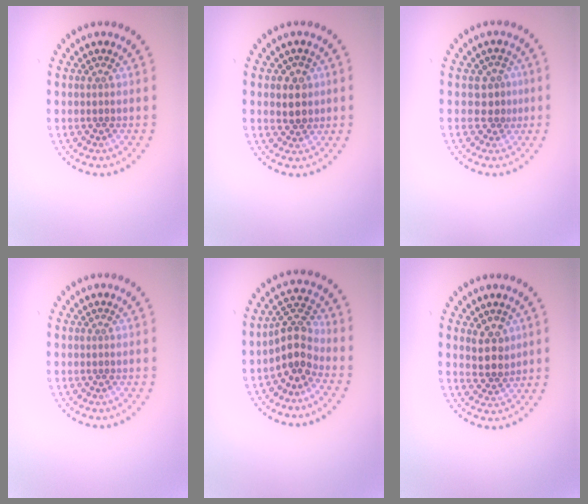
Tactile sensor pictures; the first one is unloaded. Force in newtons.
{"total": 2.4, "press": 2.3, "slide": 0.7}
{"total": 1.9, "press": 1.6, "slide": 1.0}
{"total": 0.0}
{"total": 3.6, "press": 3.0, "slide": 2.0}
{"total": 2.8, "press": 2.5, "slide": 1.3}